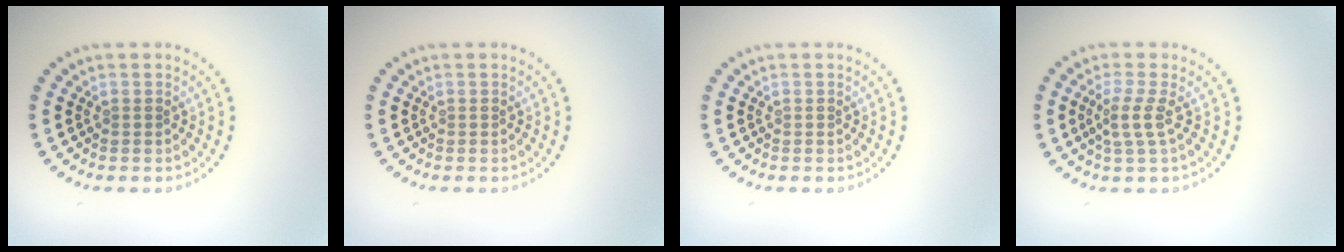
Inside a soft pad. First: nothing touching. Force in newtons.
{"total": 0.0}
{"total": 0.0}
{"total": 2.1, "press": 1.5, "slide": 1.4}